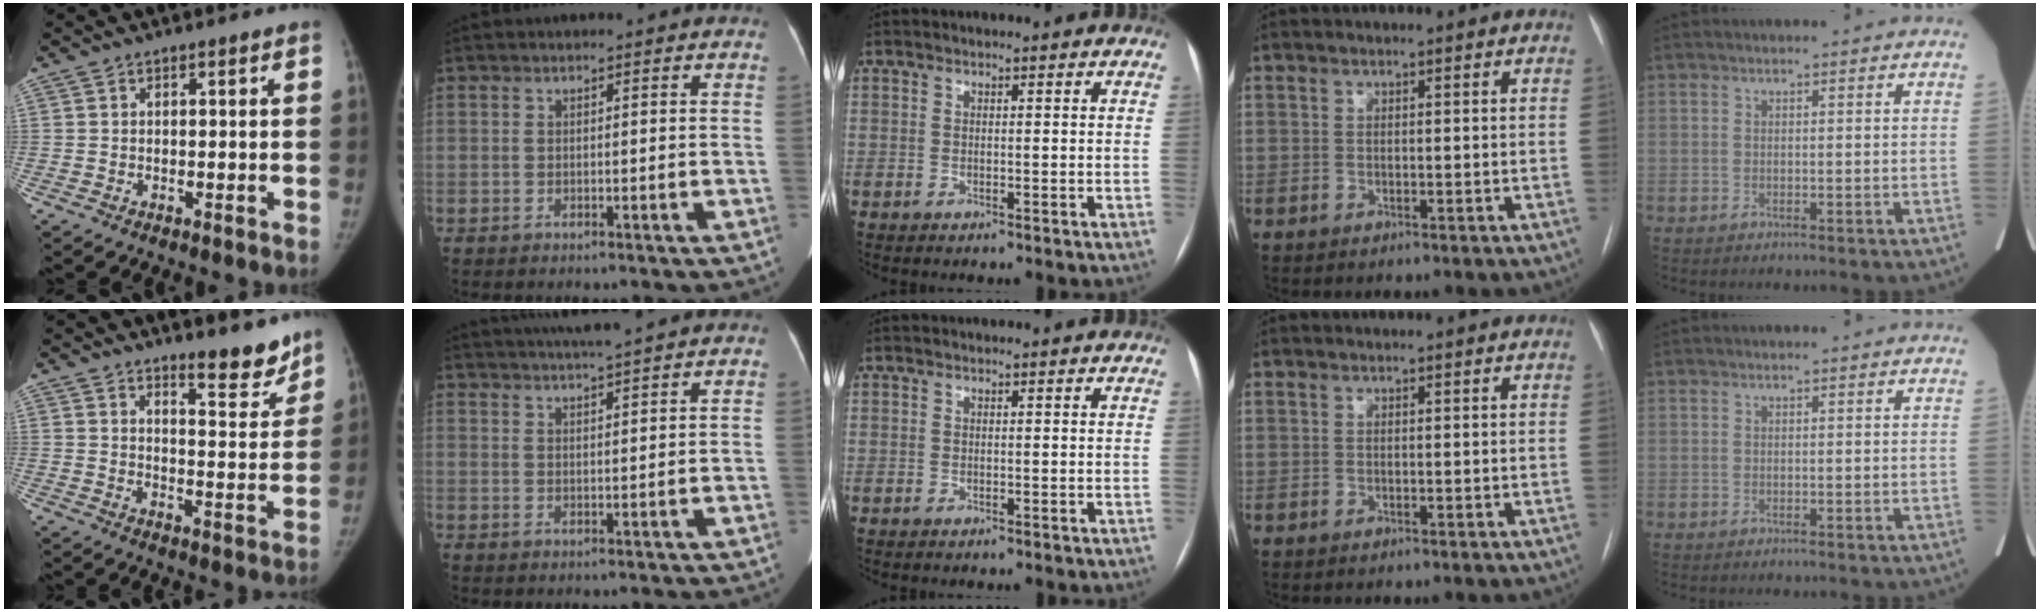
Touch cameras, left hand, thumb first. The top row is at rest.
{"thumb": {"total": 8.1, "force": [6.8, 2.0, 3.8], "torque": [-0.023, -0.060, 0.101]}, "index": {"total": 7.7, "force": [6.9, -0.6, 3.4], "torque": [-0.060, 0.020, 0.098]}}